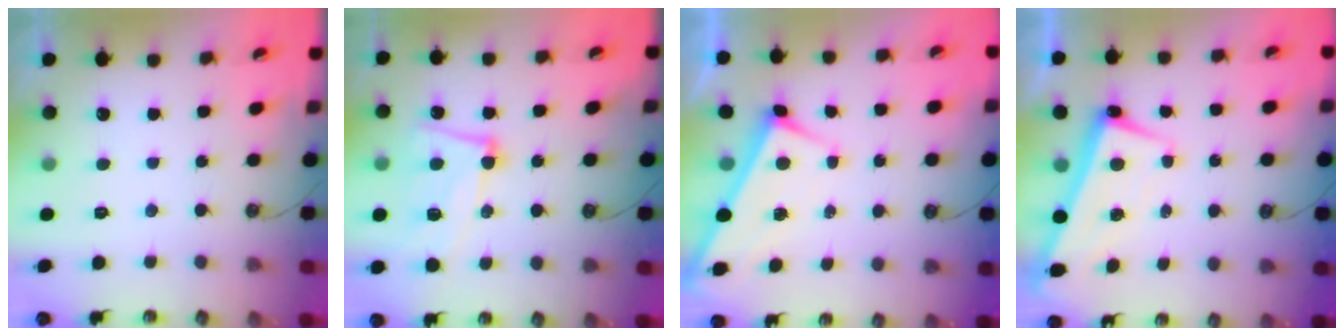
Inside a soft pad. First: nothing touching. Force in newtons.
{"total": 10.2, "press": 10.1, "slide": 1.5}
{"total": 3.0, "press": 3.0, "slide": 0.1}
{"total": 2.8, "press": 2.7, "slide": 0.7}